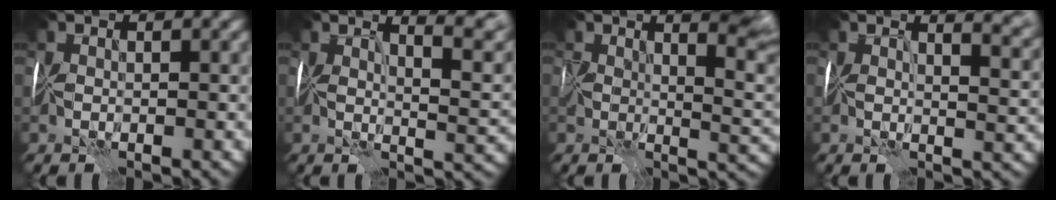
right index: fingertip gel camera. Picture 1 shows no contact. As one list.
[{"total": 5.2, "force": [4.0, 0.0, 3.3], "torque": [-0.021, 0.008, 0.050]}, {"total": 5.2, "force": [2.6, 1.0, 4.4], "torque": [-0.055, -0.004, 0.045]}, {"total": 5.8, "force": [4.1, 1.4, 3.8], "torque": [-0.013, 0.022, 0.037]}]